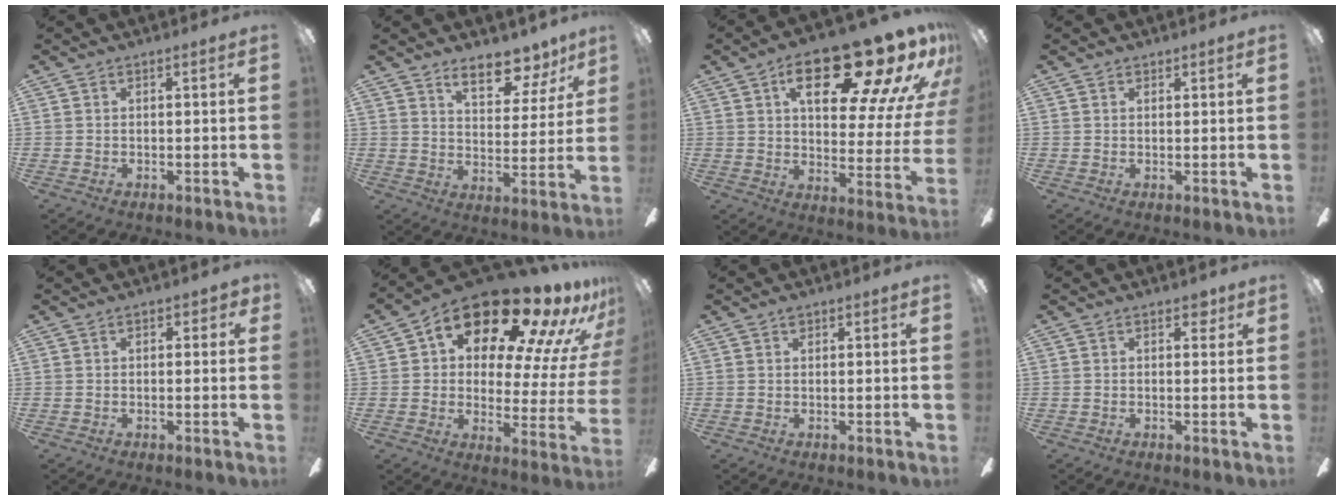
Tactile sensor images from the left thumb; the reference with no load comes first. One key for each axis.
{"total": 14.4, "fx": 11.0, "fy": 5.9, "fz": 7.3, "tx": -0.111, "ty": -0.067, "tz": 0.194}
{"total": 22.9, "fx": 14.7, "fy": 8.0, "fz": 15.7, "tx": -0.220, "ty": -0.092, "tz": 0.232}
{"total": 1.1, "fx": 0.9, "fy": 0.6, "fz": 0.1, "tx": 0.007, "ty": -0.004, "tz": 0.017}
{"total": 1.7, "fx": 0.5, "fy": 1.2, "fz": 1.1, "tx": -0.014, "ty": 0.003, "tz": 0.007}
{"total": 21.1, "fx": 14.7, "fy": 8.2, "fz": 12.6, "tx": -0.193, "ty": -0.107, "tz": 0.243}
{"total": 1.3, "fx": 0.8, "fy": 0.8, "fz": 0.5, "tx": -0.003, "ty": -0.001, "tz": 0.013}
{"total": 2.6, "fx": 1.4, "fy": 1.7, "fz": 1.5, "tx": -0.005, "ty": -0.003, "tz": 0.019}